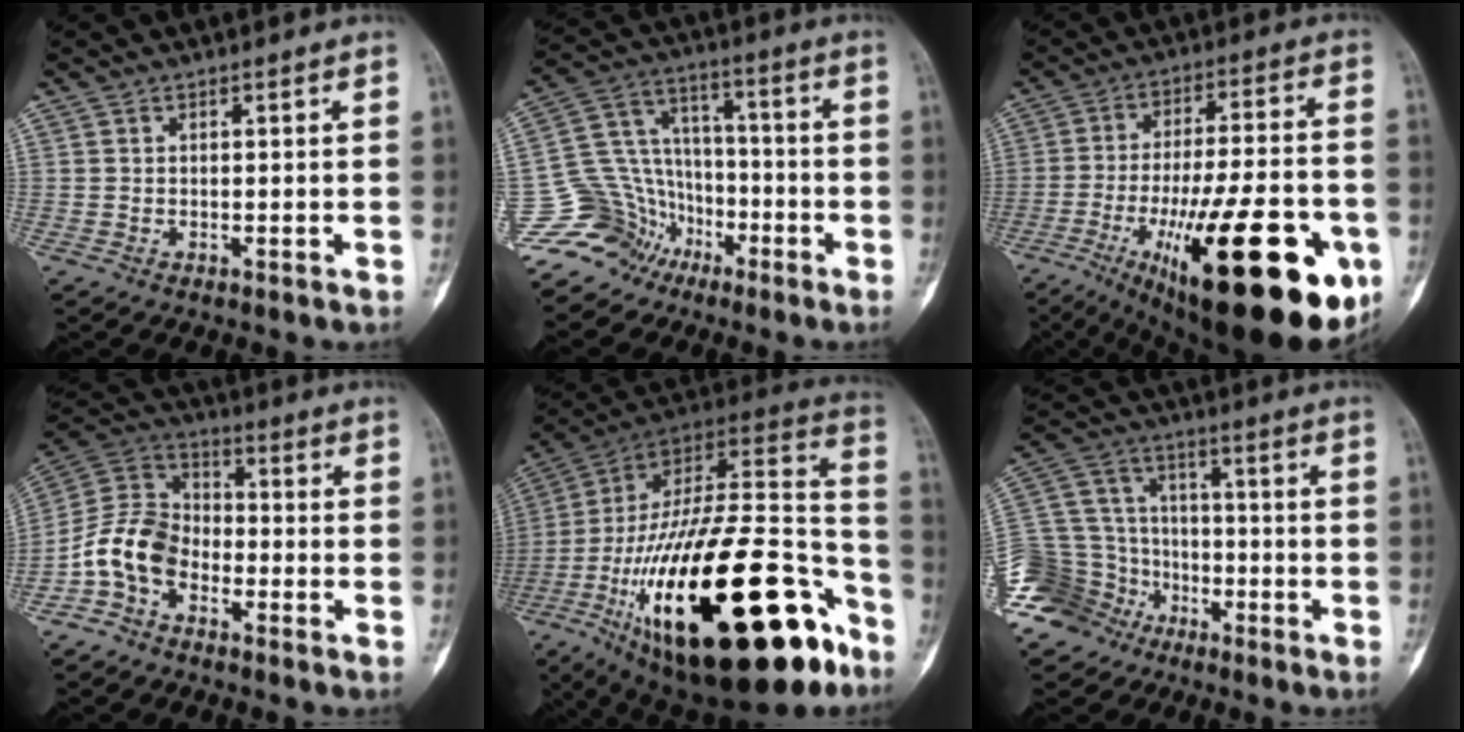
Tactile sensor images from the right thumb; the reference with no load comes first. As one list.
[{"total": 13.8, "force": [-9.1, 10.1, 2.7], "torque": [-0.036, 0.087, -0.170]}, {"total": 33.1, "force": [-12.3, 10.8, 28.8], "torque": [-0.384, 0.023, -0.171]}, {"total": 10.2, "force": [-4.4, 7.0, 5.9], "torque": [-0.111, 0.052, -0.102]}, {"total": 43.5, "force": [-18.2, 16.9, 35.7], "torque": [-0.549, 0.050, -0.293]}, {"total": 15.9, "force": [-9.6, 12.1, 3.9], "torque": [-0.081, 0.073, -0.174]}]